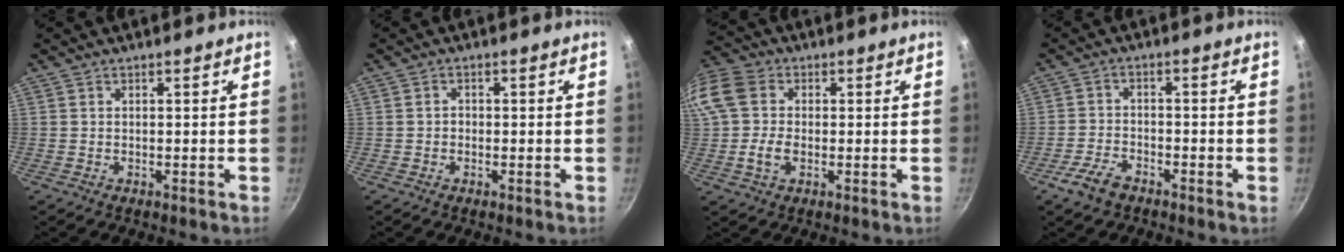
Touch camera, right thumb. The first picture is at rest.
{"total": 1.1, "force": [-0.3, 1.0, 0.4], "torque": [-0.005, 0.004, -0.006]}
{"total": 14.4, "force": [0.0, 11.4, 8.8], "torque": [-0.199, 0.030, -0.010]}
{"total": 5.2, "force": [-3.5, 2.4, 3.0], "torque": [-0.061, 0.024, -0.071]}